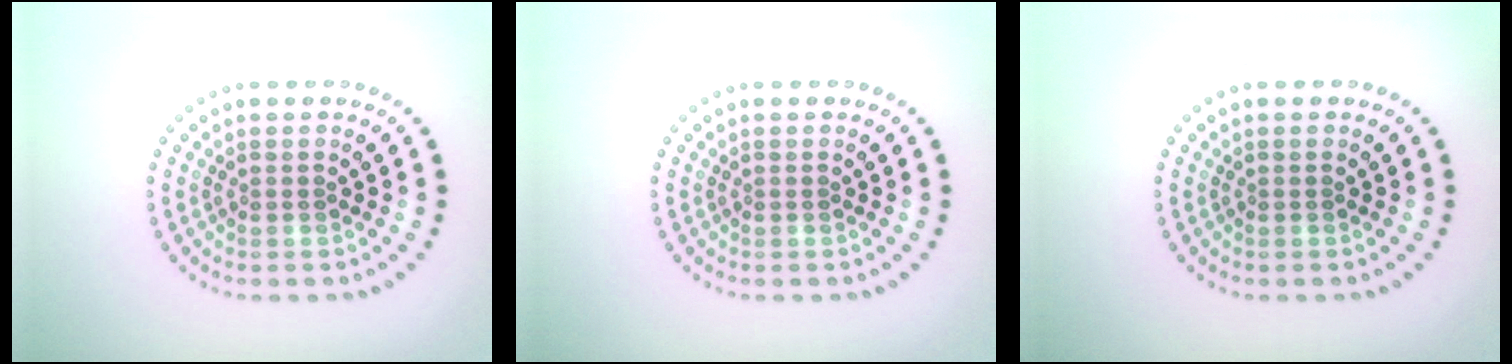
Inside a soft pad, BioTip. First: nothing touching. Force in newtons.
{"total": 0.0}
{"total": 0.0}